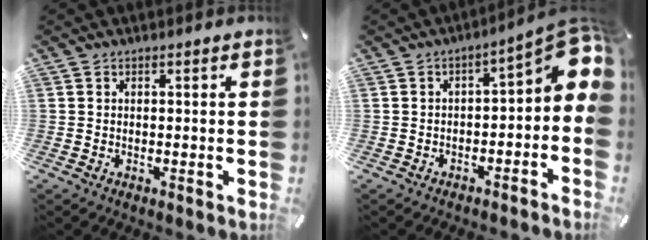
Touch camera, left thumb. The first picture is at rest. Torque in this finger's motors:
{"motor_torque": [-0.26, 0.97, 0.88, 0.23, 0.21]}